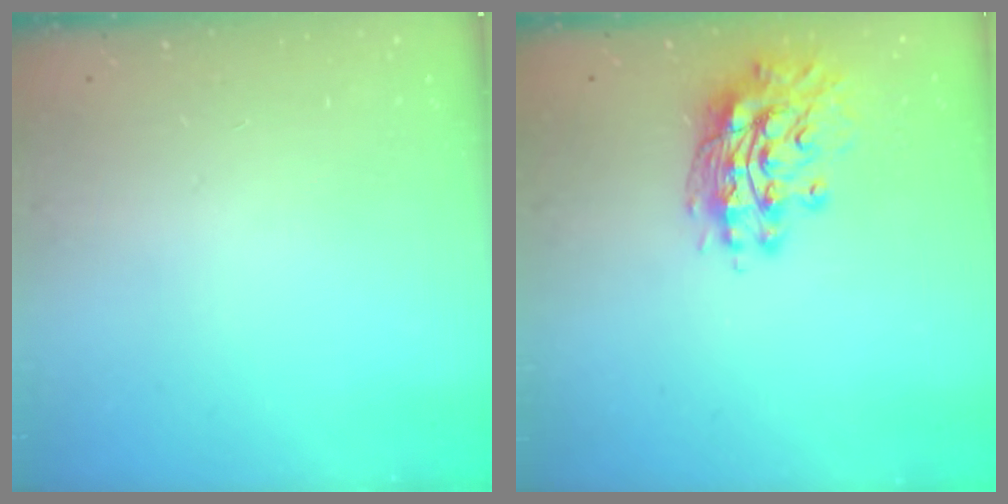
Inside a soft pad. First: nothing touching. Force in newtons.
{"total": 13.6, "press": 13.5, "slide": 1.1}